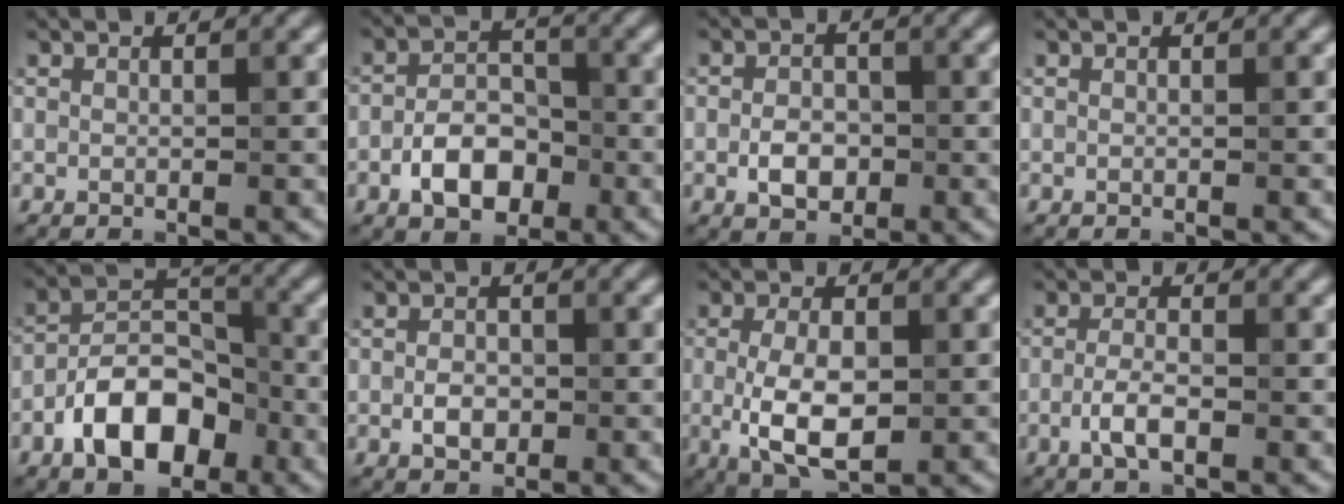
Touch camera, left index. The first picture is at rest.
{"total": 4.7, "force": [-2.0, 2.9, 3.0], "torque": [-0.047, 0.007, -0.040]}
{"total": 3.0, "force": [-0.9, 2.0, 2.0], "torque": [-0.030, 0.002, -0.020]}
{"total": 0.0}
{"total": 7.5, "force": [-3.6, 4.3, 5.0], "torque": [-0.075, 0.006, -0.072]}
{"total": 2.1, "force": [-0.5, 1.5, 1.5], "torque": [-0.026, 0.001, -0.013]}
{"total": 6.2, "force": [-0.7, 3.0, 5.4], "torque": [-0.108, -0.007, -0.010]}
{"total": 2.6, "force": [-1.0, 0.9, 2.2], "torque": [-0.045, 0.003, -0.024]}